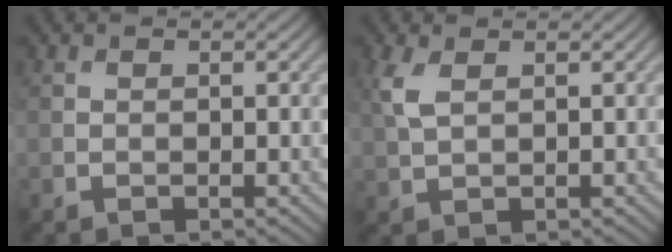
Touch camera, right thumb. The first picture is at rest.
{"total": 2.9, "force": [1.2, 1.3, 2.3], "torque": [-0.067, 0.004, 0.027]}